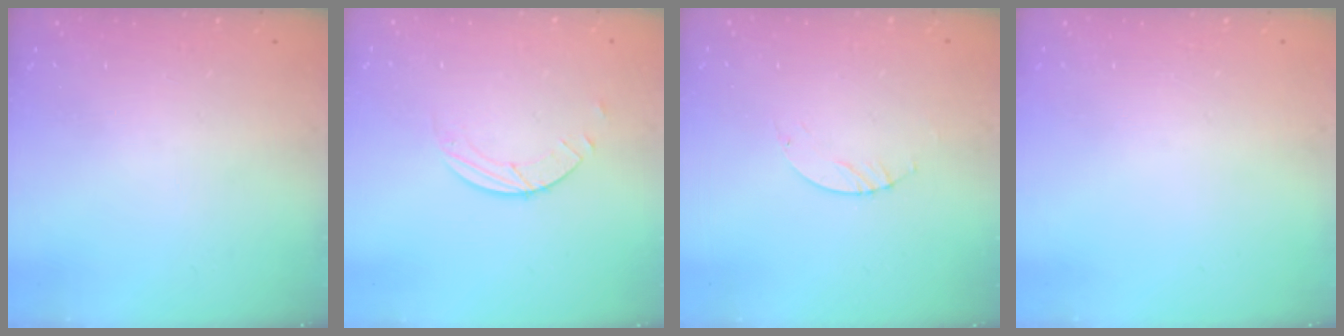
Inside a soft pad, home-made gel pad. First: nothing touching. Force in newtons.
{"total": 1.7, "press": 1.7, "slide": 0.2}
{"total": 0.9, "press": 0.8, "slide": 0.2}
{"total": 0.0}